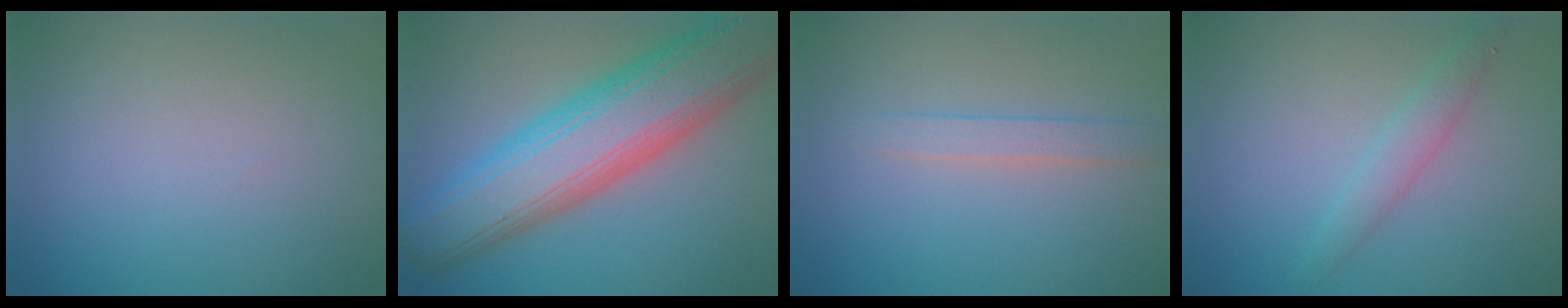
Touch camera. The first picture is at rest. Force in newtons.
{"total": 11.3, "press": 11.3, "slide": 0.6}
{"total": 1.6, "press": 1.6, "slide": 0.0}
{"total": 1.9, "press": 1.9, "slide": 0.1}